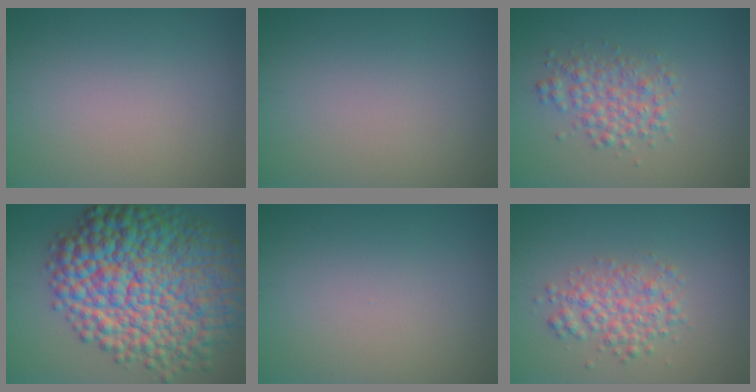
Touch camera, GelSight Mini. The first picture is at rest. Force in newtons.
{"total": 0.0}
{"total": 3.0, "press": 3.0, "slide": 0.1}
{"total": 15.5, "press": 15.5, "slide": 0.1}
{"total": 0.0}
{"total": 3.1, "press": 3.1, "slide": 0.2}